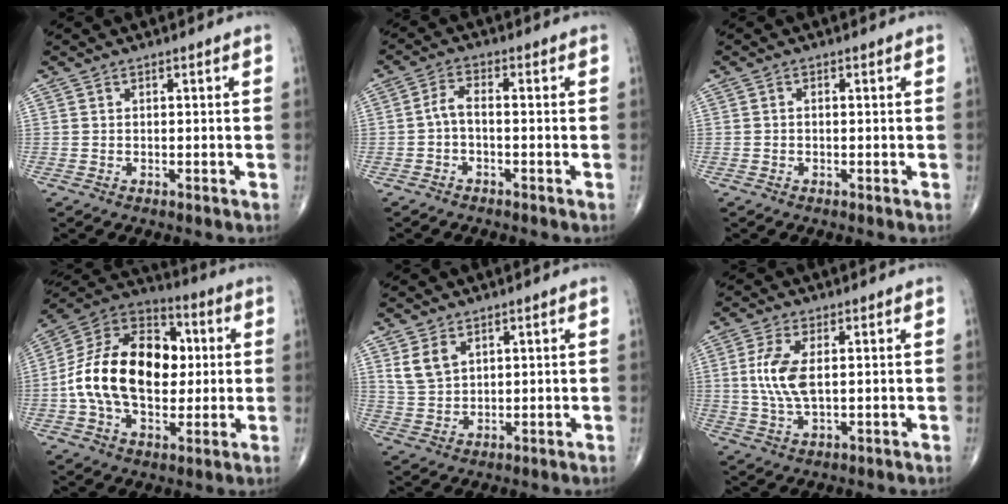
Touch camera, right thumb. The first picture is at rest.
{"total": 3.2, "force": [-1.0, 1.3, 2.8], "torque": [-0.052, 0.019, -0.025]}
{"total": 0.5, "force": [-0.2, 0.3, 0.4], "torque": [-0.004, 0.000, -0.007]}
{"total": 22.9, "force": [0.5, 14.9, 17.4], "torque": [-0.287, 0.023, 0.007]}
{"total": 5.1, "force": [2.5, 3.3, 3.1], "torque": [-0.054, -0.009, 0.058]}
{"total": 7.8, "force": [1.0, 3.3, 7.0], "torque": [-0.161, -0.003, 0.023]}